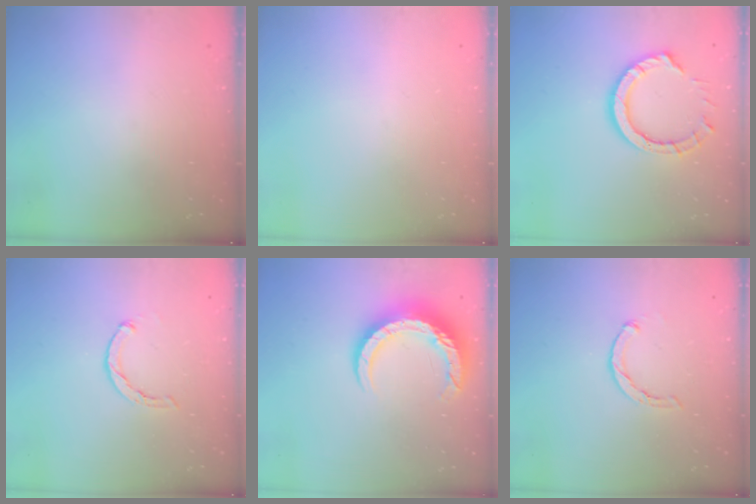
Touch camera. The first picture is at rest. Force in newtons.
{"total": 0.0}
{"total": 10.6, "press": 10.6, "slide": 0.9}
{"total": 1.1, "press": 1.1, "slide": 0.2}
{"total": 12.0, "press": 11.9, "slide": 1.2}
{"total": 1.1, "press": 1.1, "slide": 0.2}